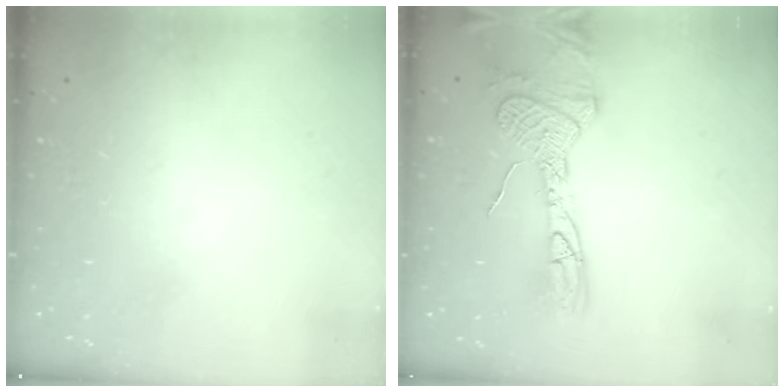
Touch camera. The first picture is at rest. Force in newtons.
{"total": 14.2, "press": 14.2, "slide": 1.3}